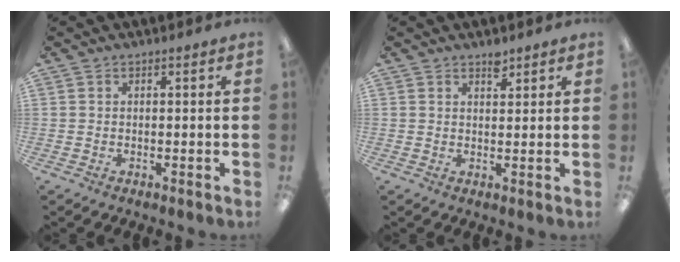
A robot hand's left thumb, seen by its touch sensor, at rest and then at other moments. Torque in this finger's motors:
{"motor_torque": [0.18, -0.04, 0.22, -0.01, 0.04]}